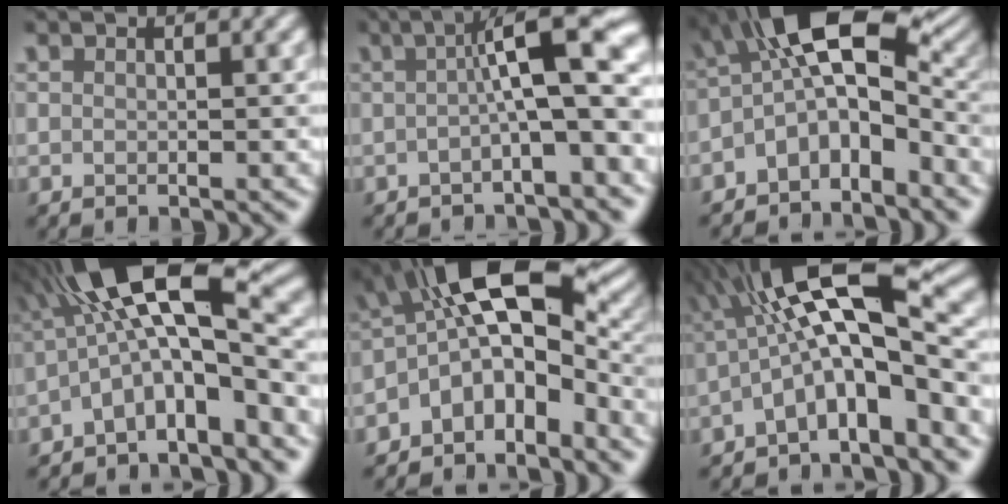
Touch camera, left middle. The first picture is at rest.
{"total": 7.2, "force": [-0.3, 1.4, 7.1], "torque": [-0.095, 0.024, -0.016]}
{"total": 8.7, "force": [-1.3, 4.6, 7.3], "torque": [-0.114, 0.017, -0.040]}
{"total": 10.6, "force": [-1.8, 3.3, 9.9], "torque": [-0.157, 0.031, -0.045]}
{"total": 9.6, "force": [-1.4, 5.3, 7.9], "torque": [-0.114, 0.014, -0.040]}
{"total": 10.1, "force": [-1.5, 2.7, 9.6], "torque": [-0.154, 0.029, -0.042]}